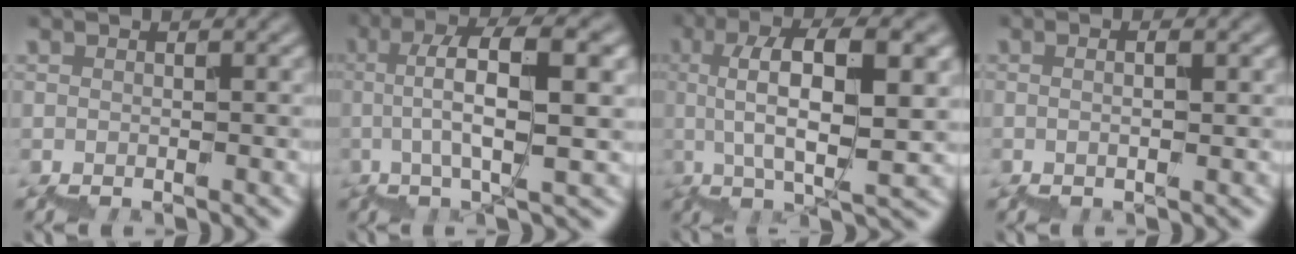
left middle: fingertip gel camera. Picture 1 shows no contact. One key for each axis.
{"total": 5.9, "fx": 1.2, "fy": 1.3, "fz": 5.6, "tx": -0.102, "ty": 0.024, "tz": 0.015}
{"total": 7.0, "fx": 2.6, "fy": 1.7, "fz": 6.3, "tx": -0.101, "ty": 0.030, "tz": 0.041}
{"total": 1.0, "fx": 0.7, "fy": 0.1, "fz": 0.7, "tx": -0.008, "ty": 0.003, "tz": -0.001}